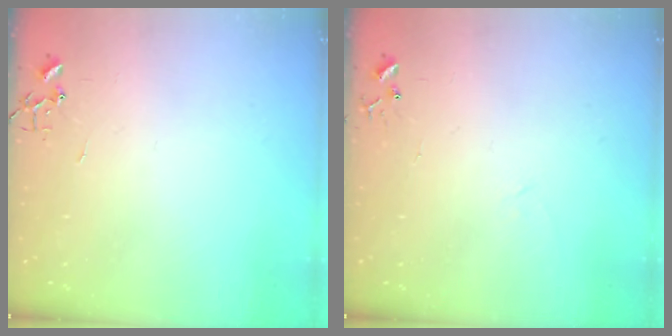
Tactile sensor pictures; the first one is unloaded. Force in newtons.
{"total": 4.6, "press": 4.5, "slide": 0.6}